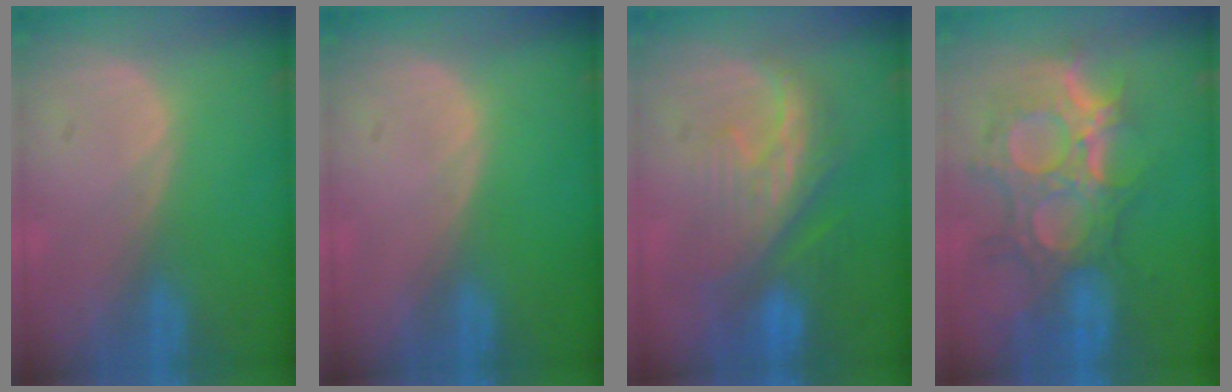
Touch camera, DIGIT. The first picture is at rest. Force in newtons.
{"total": 0.0}
{"total": 9.0, "press": 8.5, "slide": 3.0}
{"total": 11.9, "press": 10.7, "slide": 5.3}